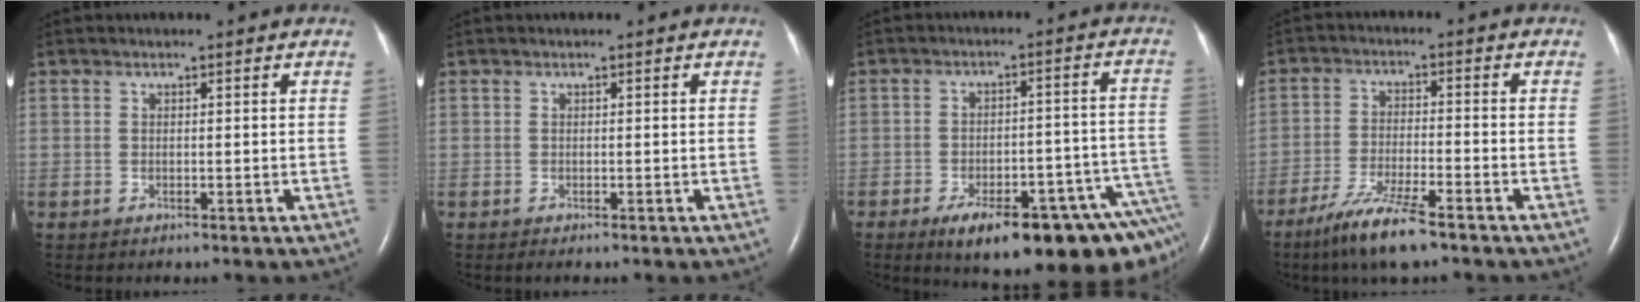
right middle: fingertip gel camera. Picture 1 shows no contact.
{"total": 0.0}
{"total": 20.3, "force": [-13.6, 4.8, 14.2], "torque": [-0.109, 0.030, -0.173]}
{"total": 8.5, "force": [-6.1, 0.7, 5.8], "torque": [-0.122, -0.023, -0.114]}